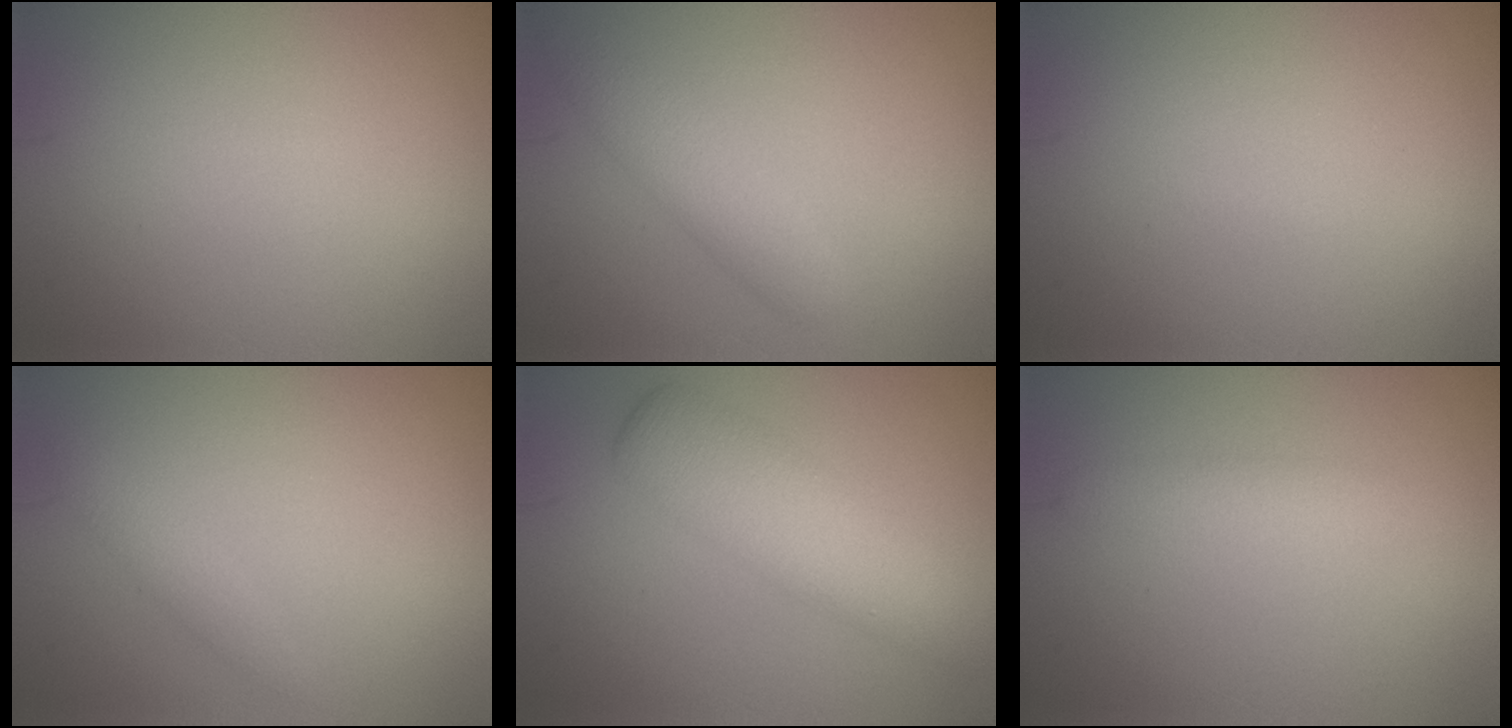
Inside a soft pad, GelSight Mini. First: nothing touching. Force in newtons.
{"total": 2.5, "press": 2.5, "slide": 0.1}
{"total": 0.0}
{"total": 1.1, "press": 1.1, "slide": 0.1}
{"total": 5.0, "press": 5.0, "slide": 0.2}
{"total": 2.0, "press": 2.0, "slide": 0.1}